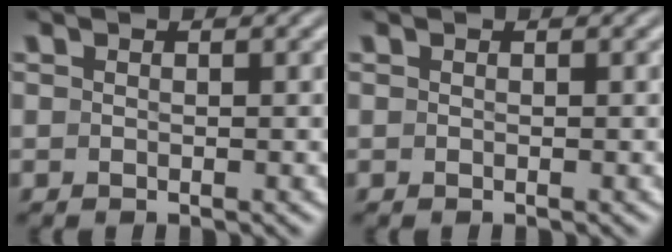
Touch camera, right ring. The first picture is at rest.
{"total": 0.0}